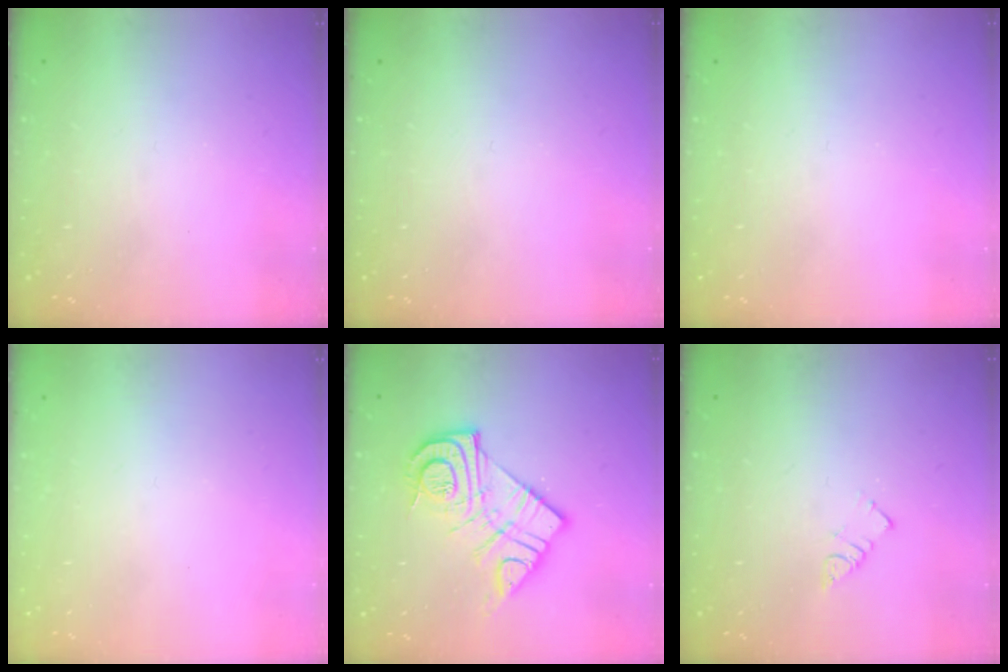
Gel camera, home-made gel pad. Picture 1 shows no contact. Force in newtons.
{"total": 0.0}
{"total": 0.0}
{"total": 1.7, "press": 1.6, "slide": 0.1}
{"total": 15.4, "press": 15.4, "slide": 1.3}
{"total": 2.5, "press": 2.5, "slide": 0.1}